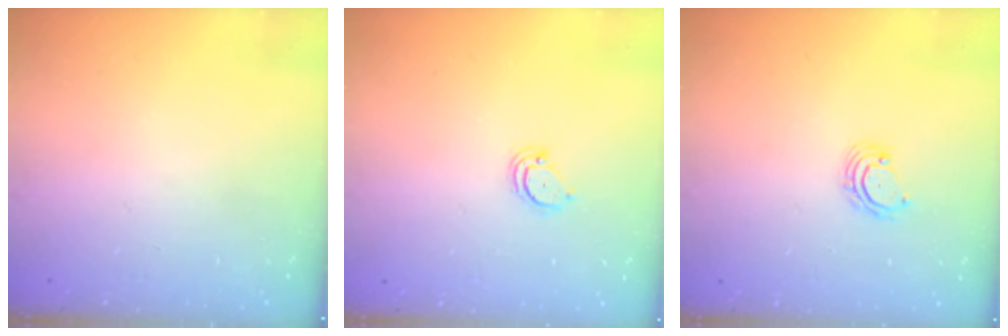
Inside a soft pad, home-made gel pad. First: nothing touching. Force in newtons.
{"total": 2.6, "press": 2.6, "slide": 0.2}
{"total": 4.2, "press": 4.2, "slide": 0.5}